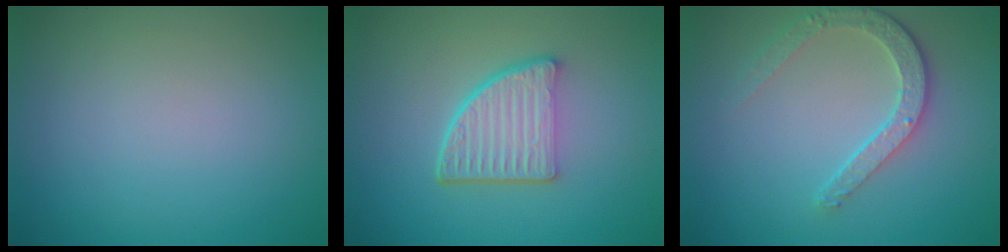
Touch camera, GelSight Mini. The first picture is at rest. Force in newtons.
{"total": 5.3, "press": 3.7, "slide": 3.7}
{"total": 3.4, "press": 2.9, "slide": 1.9}